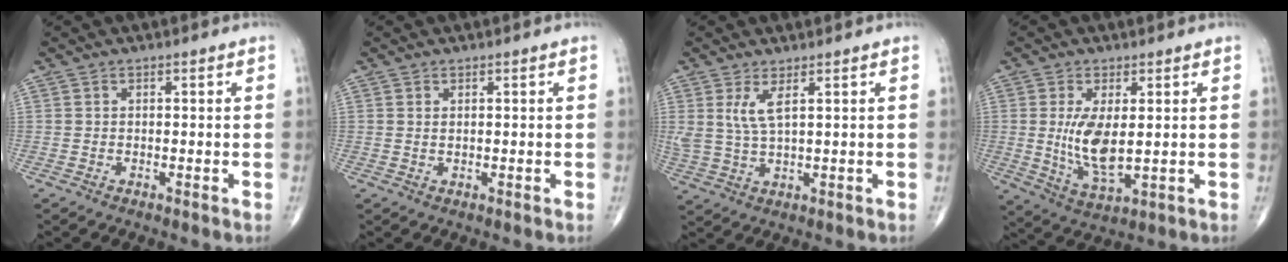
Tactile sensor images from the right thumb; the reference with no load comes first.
{"total": 0.7, "force": [0.3, 0.3, 0.5], "torque": [-0.010, 0.000, 0.008]}
{"total": 4.8, "force": [2.1, 1.2, 4.1], "torque": [-0.098, -0.014, 0.053]}
{"total": 9.3, "force": [0.7, 3.9, 8.4], "torque": [-0.161, -0.024, 0.026]}